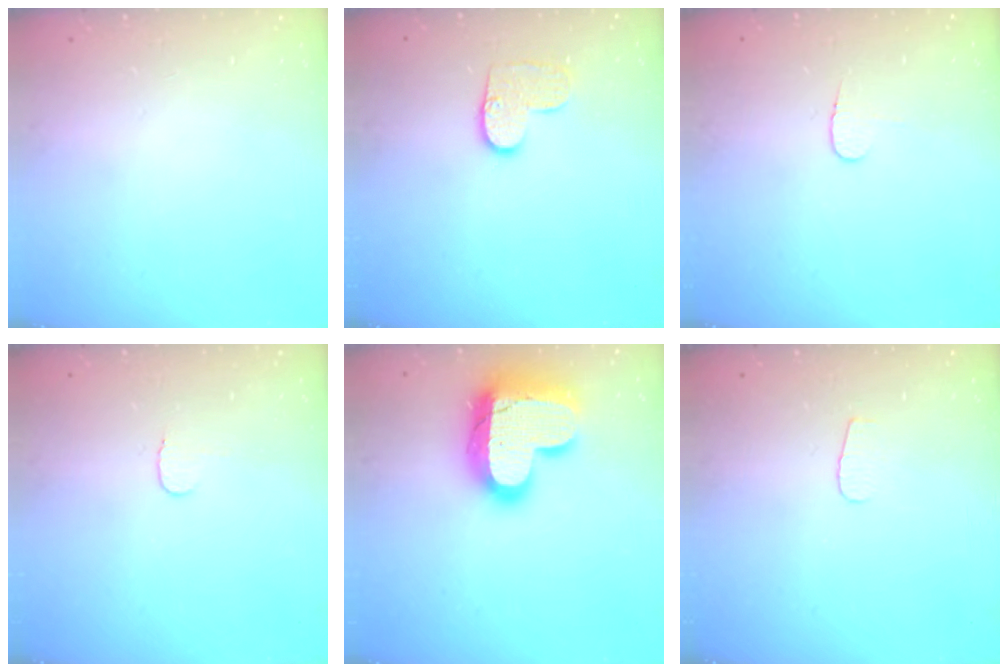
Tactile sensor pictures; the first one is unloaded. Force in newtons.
{"total": 8.4, "press": 8.4, "slide": 0.3}
{"total": 4.0, "press": 4.0, "slide": 0.4}
{"total": 3.6, "press": 3.6, "slide": 0.4}
{"total": 21.1, "press": 21.0, "slide": 1.5}
{"total": 3.5, "press": 3.5, "slide": 0.4}